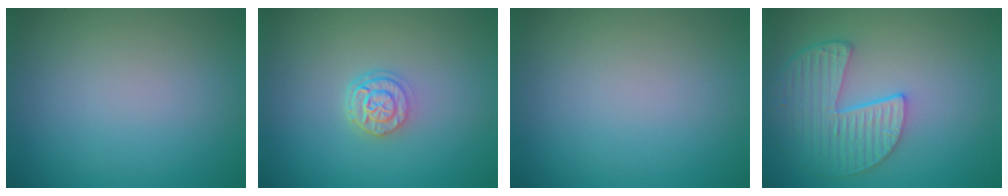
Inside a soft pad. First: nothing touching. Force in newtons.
{"total": 2.7, "press": 2.1, "slide": 1.7}
{"total": 0.0}
{"total": 5.3, "press": 4.3, "slide": 3.1}